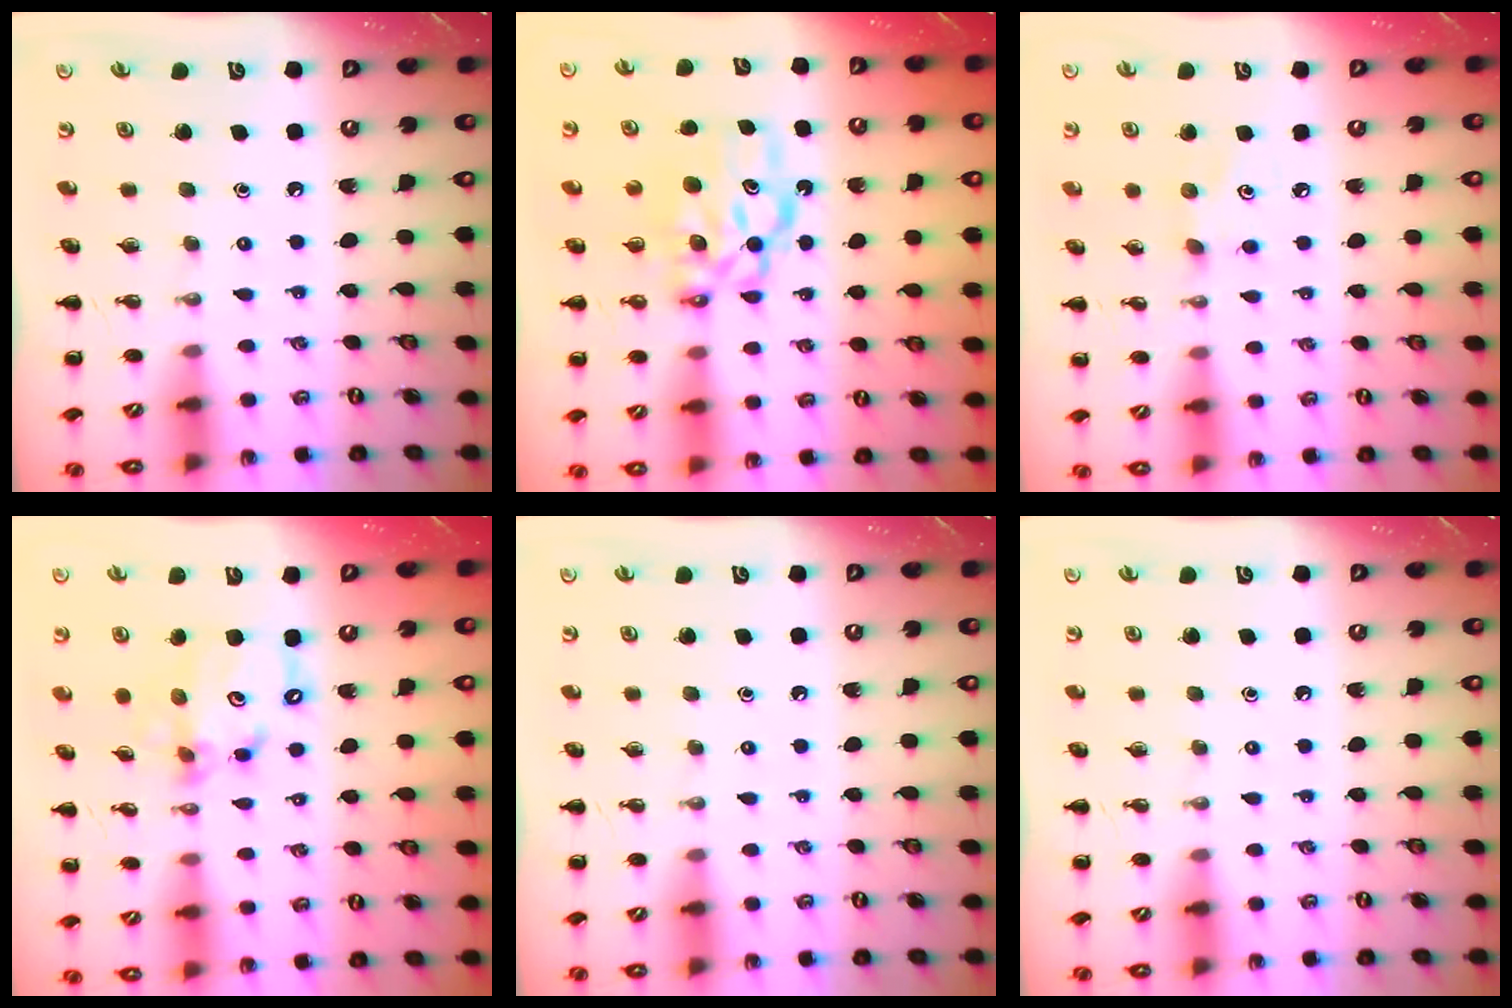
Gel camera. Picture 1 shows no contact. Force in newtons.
{"total": 7.6, "press": 7.4, "slide": 1.9}
{"total": 3.7, "press": 3.6, "slide": 0.8}
{"total": 12.8, "press": 12.4, "slide": 3.1}
{"total": 0.0}
{"total": 0.0}